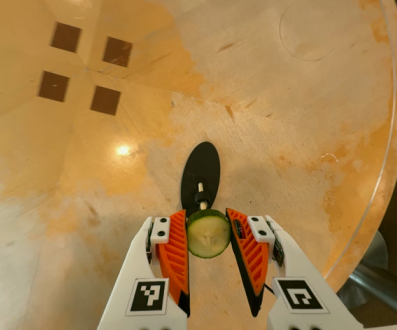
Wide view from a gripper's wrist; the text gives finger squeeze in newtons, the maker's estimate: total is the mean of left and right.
{"total": 10.0, "left": 10.1, "right": 9.9}